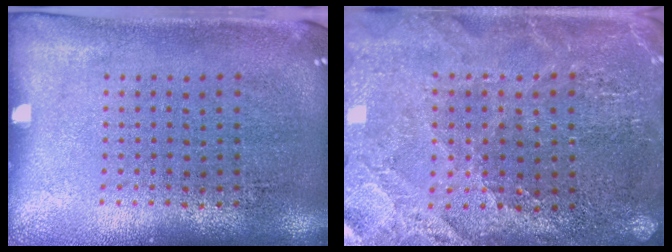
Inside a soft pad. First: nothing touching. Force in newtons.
{"total": 1.9, "press": 1.9, "slide": 0.3}